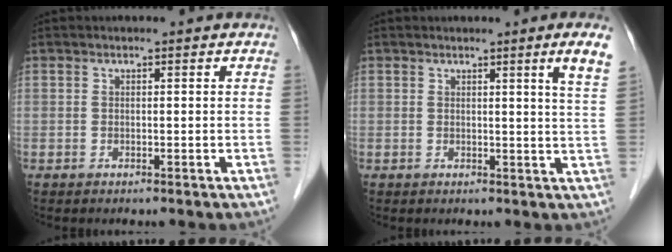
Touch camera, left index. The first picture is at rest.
{"total": 3.9, "force": [2.2, -1.2, 3.0], "torque": [-0.040, -0.019, 0.027]}